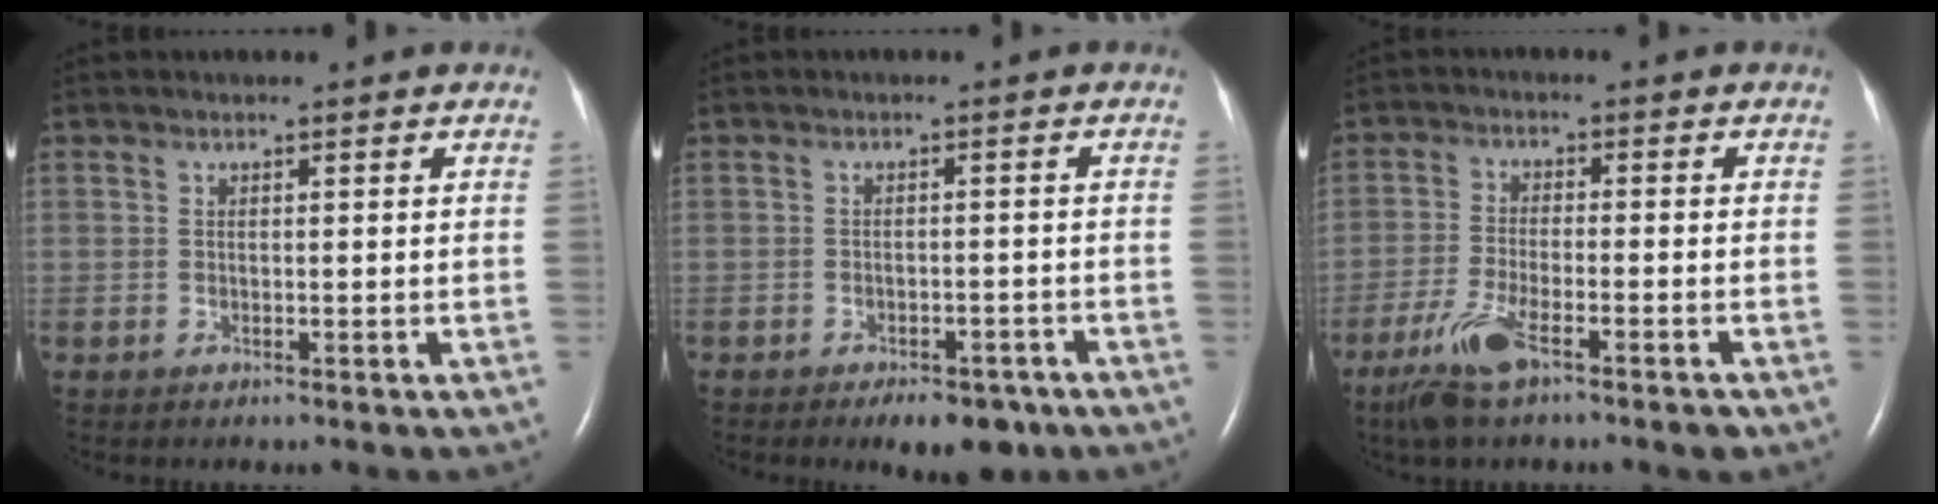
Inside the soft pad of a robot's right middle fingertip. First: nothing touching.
{"total": 6.5, "force": [-4.7, 3.0, 3.3], "torque": [-0.036, 0.005, -0.060]}
{"total": 8.0, "force": [-5.2, 1.2, 5.9], "torque": [-0.124, -0.018, -0.095]}